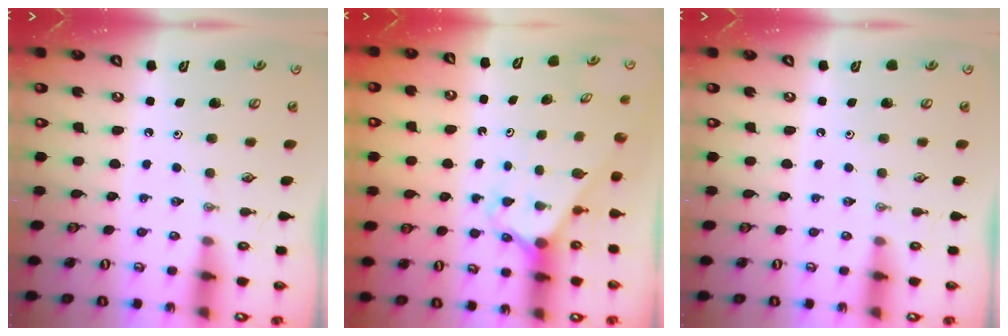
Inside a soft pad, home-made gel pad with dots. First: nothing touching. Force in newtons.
{"total": 2.3, "press": 2.3, "slide": 0.2}
{"total": 0.0}